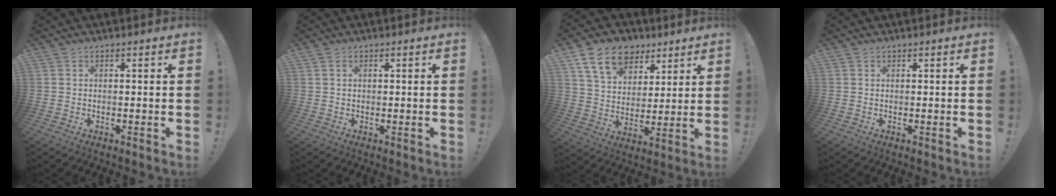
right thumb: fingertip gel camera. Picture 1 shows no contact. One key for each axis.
{"total": 1.2, "fx": 0.5, "fy": 0.9, "fz": 0.6, "tx": -0.009, "ty": 0.002, "tz": 0.007}
{"total": 15.4, "fx": 8.6, "fy": 10.6, "fz": 7.1, "tx": -0.110, "ty": -0.040, "tz": 0.161}
{"total": 0.0}